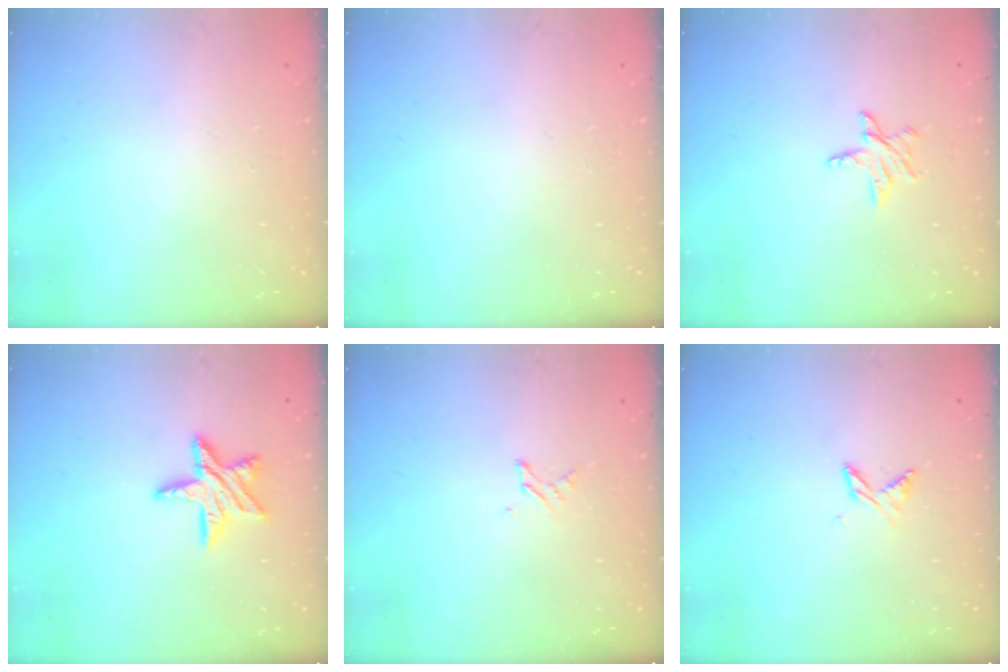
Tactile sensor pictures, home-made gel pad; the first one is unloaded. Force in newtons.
{"total": 0.0}
{"total": 5.7, "press": 5.6, "slide": 0.5}
{"total": 11.2, "press": 11.2, "slide": 0.8}
{"total": 2.2, "press": 2.2, "slide": 0.3}
{"total": 5.3, "press": 5.2, "slide": 0.7}